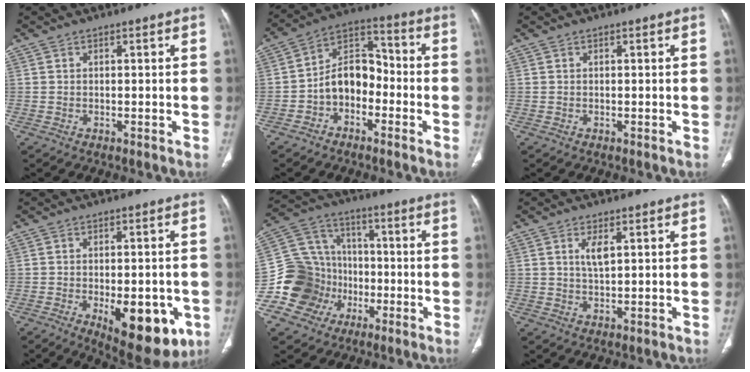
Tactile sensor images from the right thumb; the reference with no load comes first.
{"total": 10.0, "force": [-3.1, 7.1, 6.3], "torque": [-0.083, 0.050, -0.069]}
{"total": 0.0}
{"total": 14.6, "force": [-5.0, 6.7, 12.0], "torque": [-0.137, -0.004, -0.050]}
{"total": 15.2, "force": [-4.8, 13.7, 4.6], "torque": [-0.058, 0.066, -0.078]}
{"total": 3.1, "force": [1.2, 1.2, 2.6], "torque": [-0.052, -0.007, 0.025]}